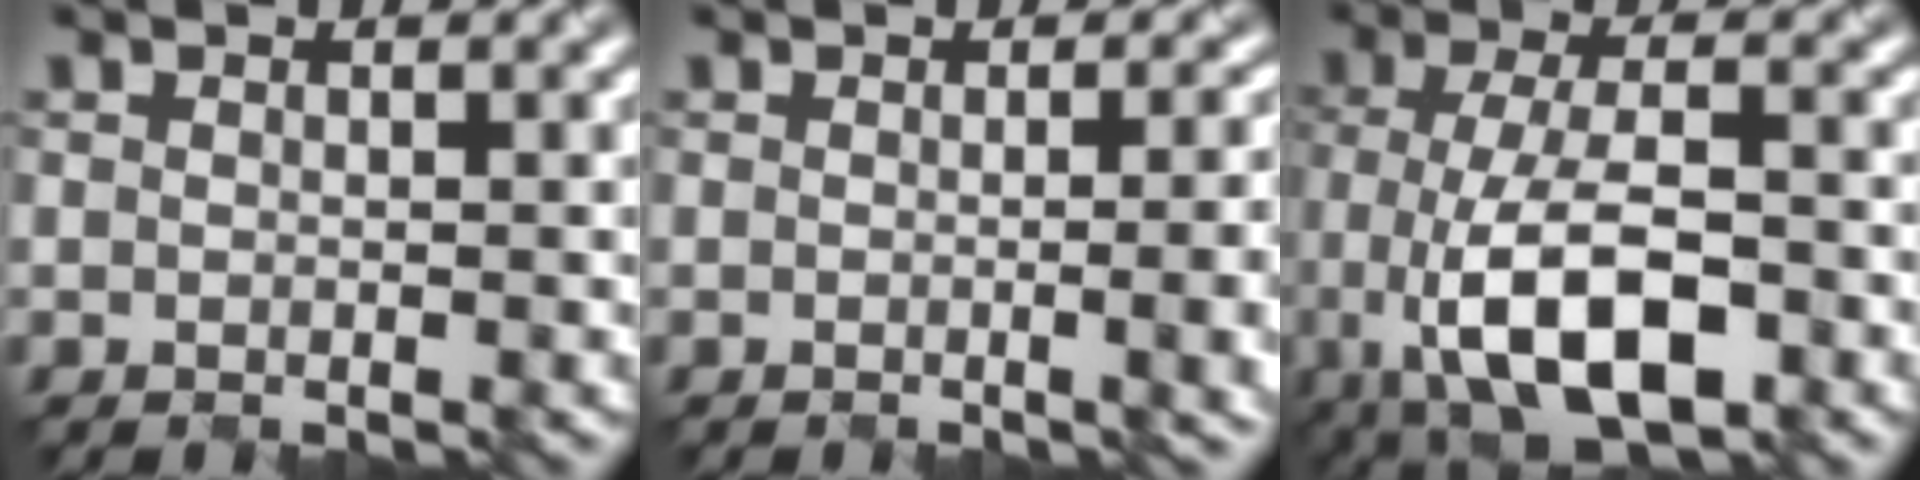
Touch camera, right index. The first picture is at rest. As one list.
[{"total": 6.7, "force": [-0.4, 3.0, 5.9], "torque": [-0.042, -0.004, 0.000]}, {"total": 8.8, "force": [-2.5, 3.6, 7.6], "torque": [-0.143, -0.009, -0.041]}]